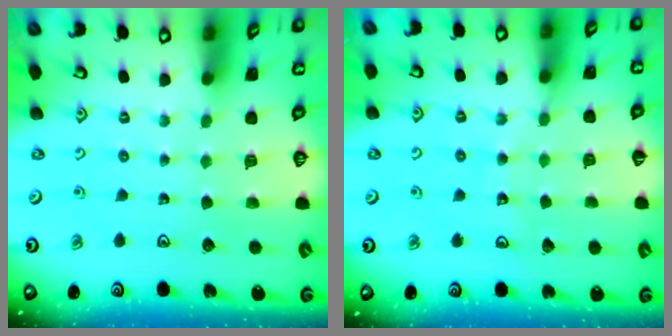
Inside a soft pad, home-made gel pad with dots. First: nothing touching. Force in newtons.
{"total": 6.9, "press": 6.9, "slide": 0.9}